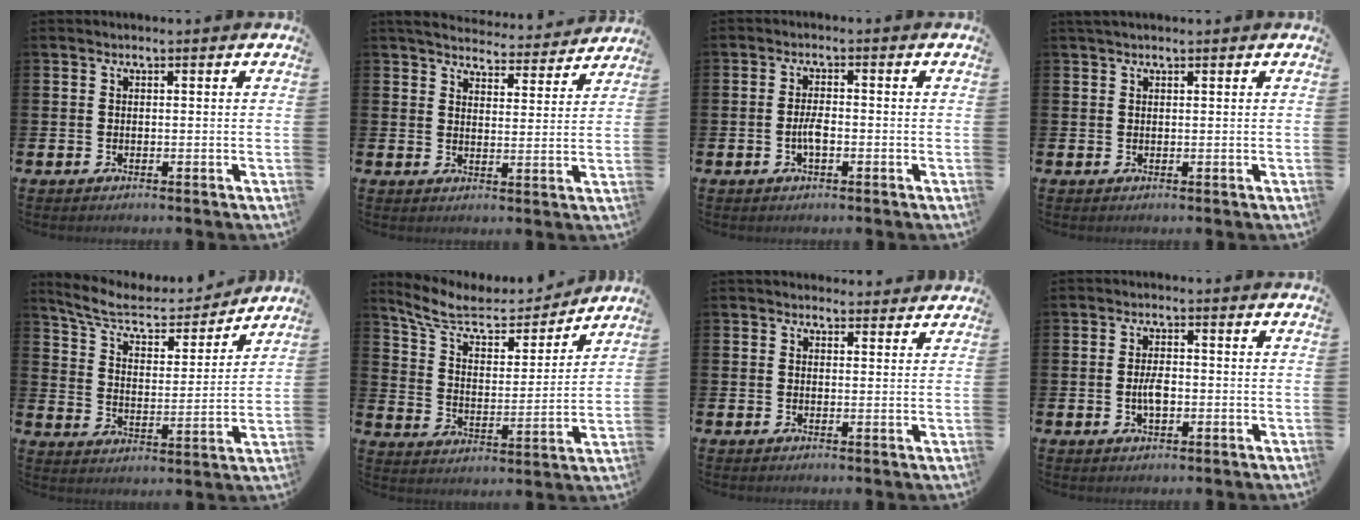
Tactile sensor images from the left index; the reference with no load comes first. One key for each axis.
{"total": 4.8, "fx": 4.7, "fy": 0.9, "fz": 0.4, "tx": -0.026, "ty": -0.037, "tz": 0.080}
{"total": 2.7, "fx": -0.7, "fy": 1.0, "fz": 2.4, "tx": -0.043, "ty": 0.003, "tz": -0.013}
{"total": 1.0, "fx": 0.9, "fy": 0.3, "fz": 0.4, "tx": 0.000, "ty": 0.000, "tz": 0.014}
{"total": 8.3, "fx": 7.5, "fy": 2.3, "fz": 2.8, "tx": -0.088, "ty": -0.054, "tz": 0.128}
{"total": 9.2, "fx": 8.0, "fy": 3.1, "fz": 3.3, "tx": -0.101, "ty": -0.051, "tz": 0.136}
{"total": 2.0, "fx": 1.9, "fy": 0.6, "fz": 0.0, "tx": 0.005, "ty": -0.004, "tz": 0.033}
{"total": 3.1, "fx": -0.5, "fy": 1.4, "fz": 2.7, "tx": -0.041, "ty": 0.000, "tz": -0.011}